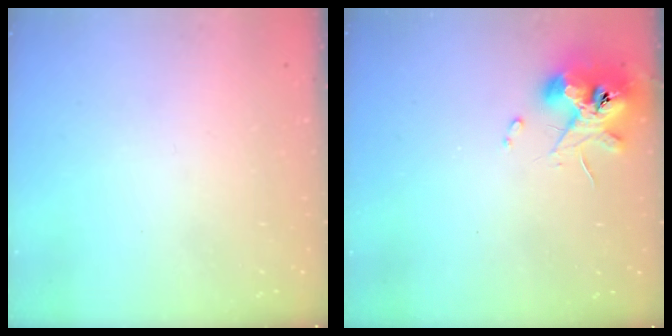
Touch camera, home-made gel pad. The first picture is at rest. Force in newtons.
{"total": 10.8, "press": 10.7, "slide": 1.4}